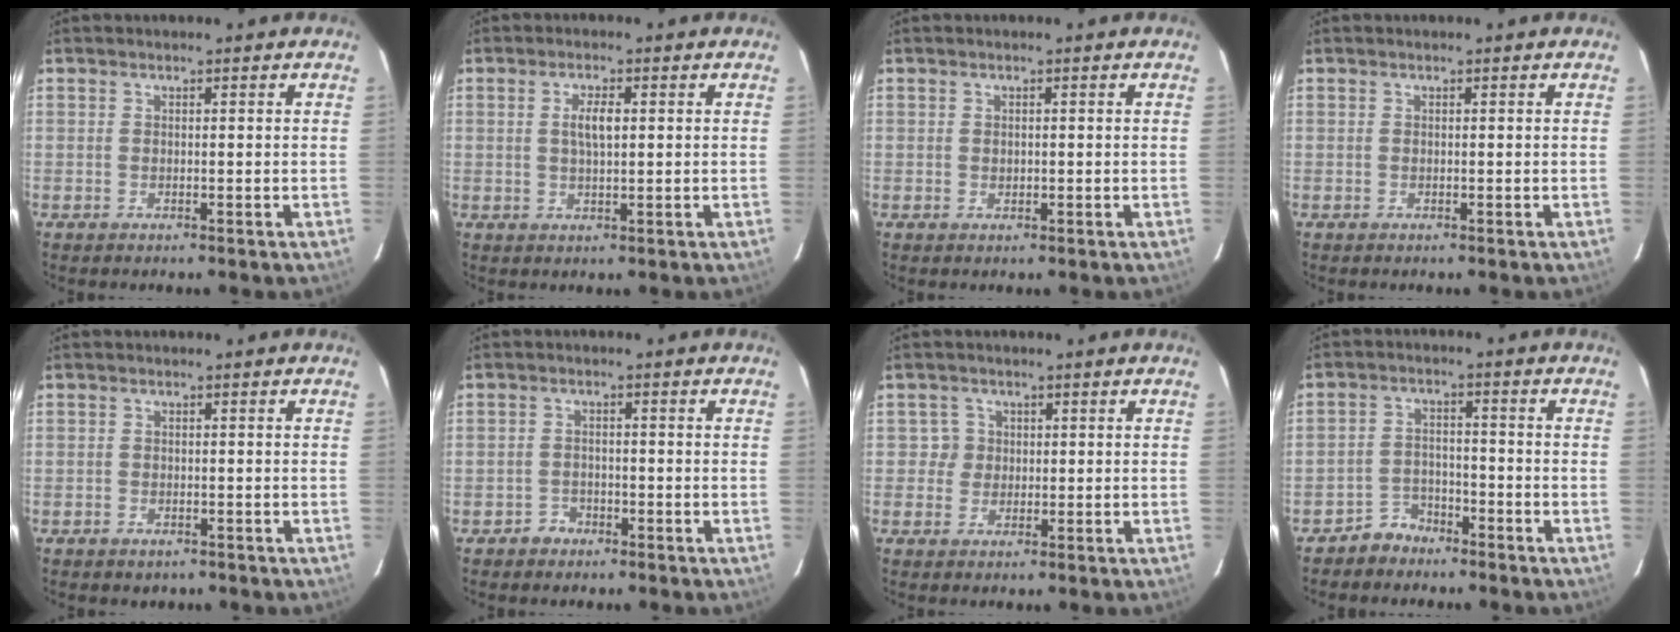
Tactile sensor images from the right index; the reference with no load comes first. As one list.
[{"total": 3.3, "force": [0.6, 1.0, 3.1], "torque": [-0.057, 0.003, 0.013]}, {"total": 0.7, "force": [0.0, 0.6, 0.3], "torque": [-0.003, 0.002, 0.003]}, {"total": 0.0}, {"total": 1.8, "force": [-1.2, 1.3, 0.5], "torque": [-0.014, -0.001, -0.011]}, {"total": 2.5, "force": [-1.7, 1.8, 0.0], "torque": [-0.003, 0.008, -0.027]}, {"total": 2.5, "force": [0.2, 2.5, -0.2], "torque": [0.016, 0.018, 0.005]}, {"total": 4.6, "force": [-3.7, 2.7, 0.1], "torque": [-0.012, 0.020, -0.066]}]